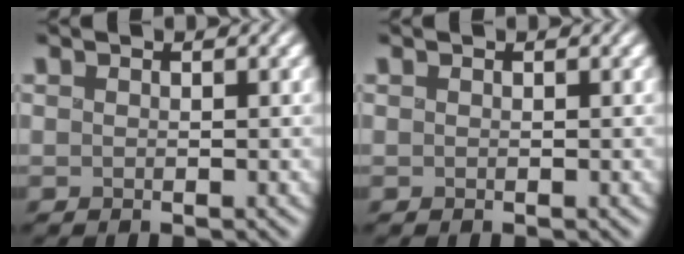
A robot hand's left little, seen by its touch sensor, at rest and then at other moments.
{"total": 0.0}